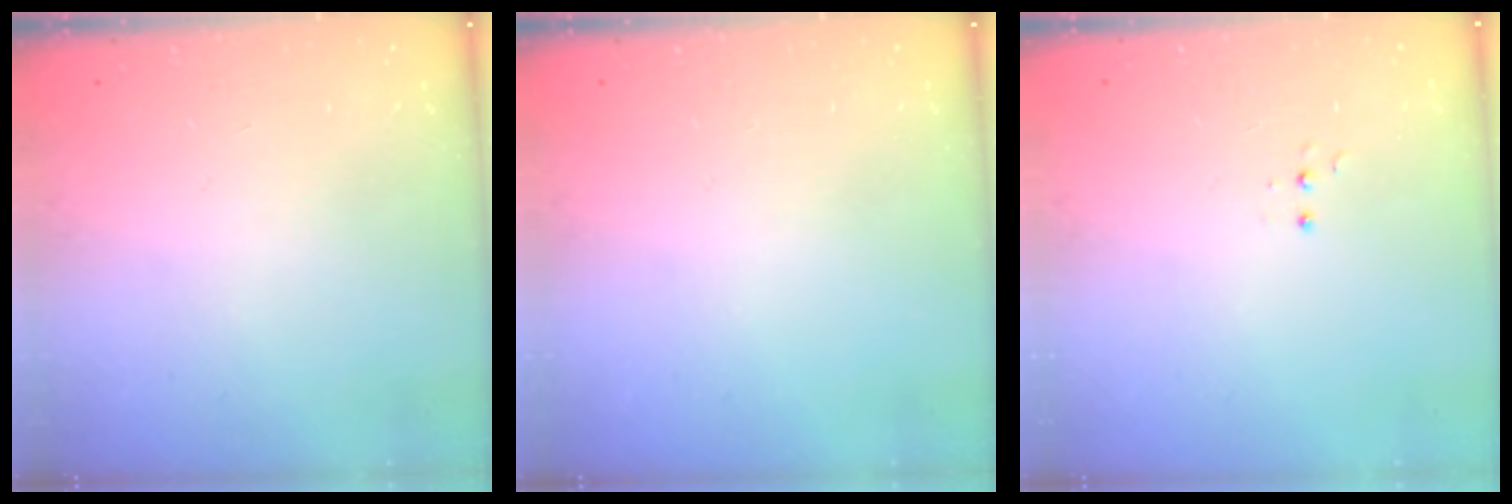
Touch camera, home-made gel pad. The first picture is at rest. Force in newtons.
{"total": 0.0}
{"total": 3.1, "press": 3.0, "slide": 0.8}